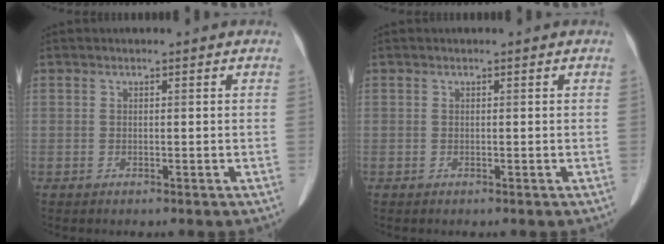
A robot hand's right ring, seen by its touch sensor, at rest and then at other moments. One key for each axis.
{"total": 0.0}